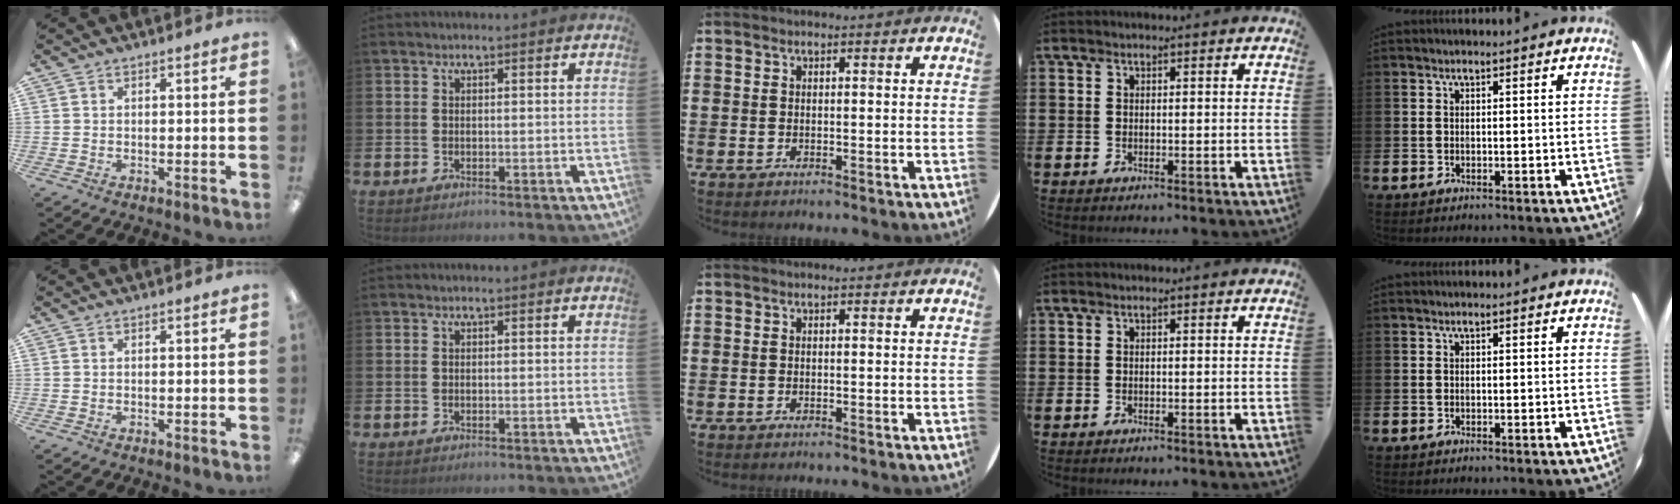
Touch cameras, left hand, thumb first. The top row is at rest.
{}